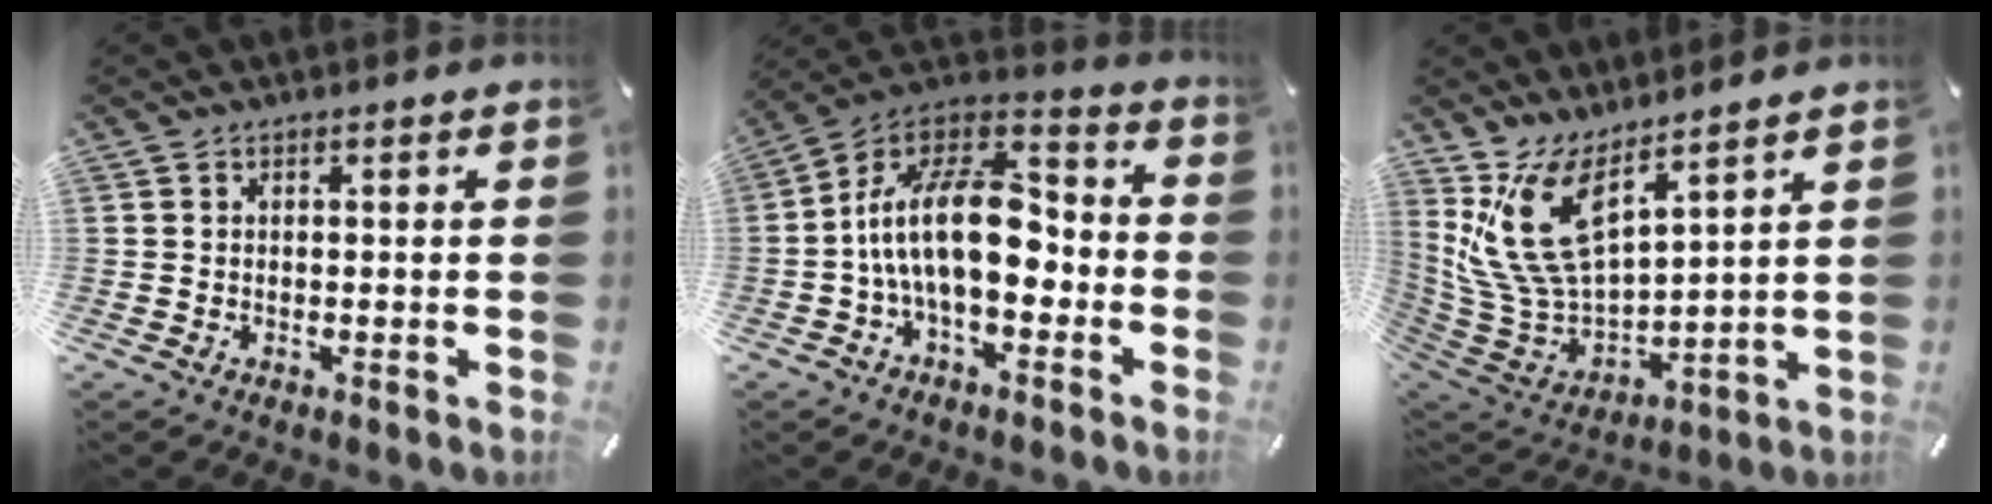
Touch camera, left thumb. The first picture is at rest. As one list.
[{"total": 19.0, "force": [-2.6, 10.4, 15.6], "torque": [-0.307, 0.020, -0.045]}, {"total": 15.4, "force": [9.0, 7.6, 9.9], "torque": [-0.243, -0.057, 0.171]}]